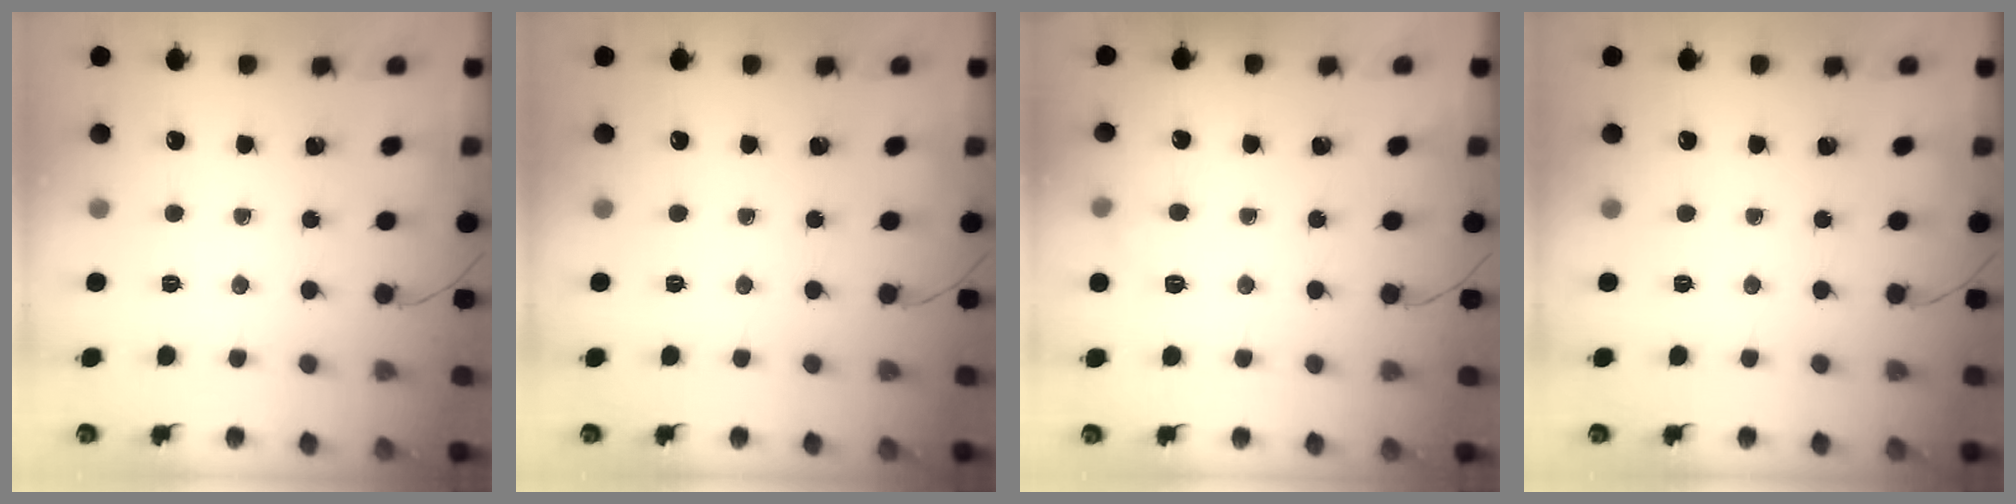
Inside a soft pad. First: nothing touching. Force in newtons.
{"total": 0.0}
{"total": 7.5, "press": 7.3, "slide": 2.0}
{"total": 0.0}